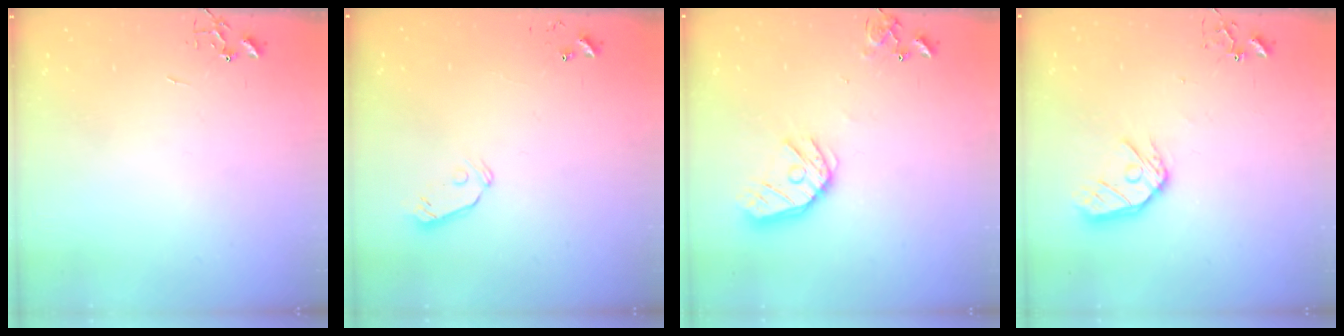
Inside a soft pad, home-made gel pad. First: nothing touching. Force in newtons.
{"total": 5.4, "press": 5.3, "slide": 0.9}
{"total": 14.4, "press": 14.3, "slide": 1.9}
{"total": 11.3, "press": 11.2, "slide": 1.3}